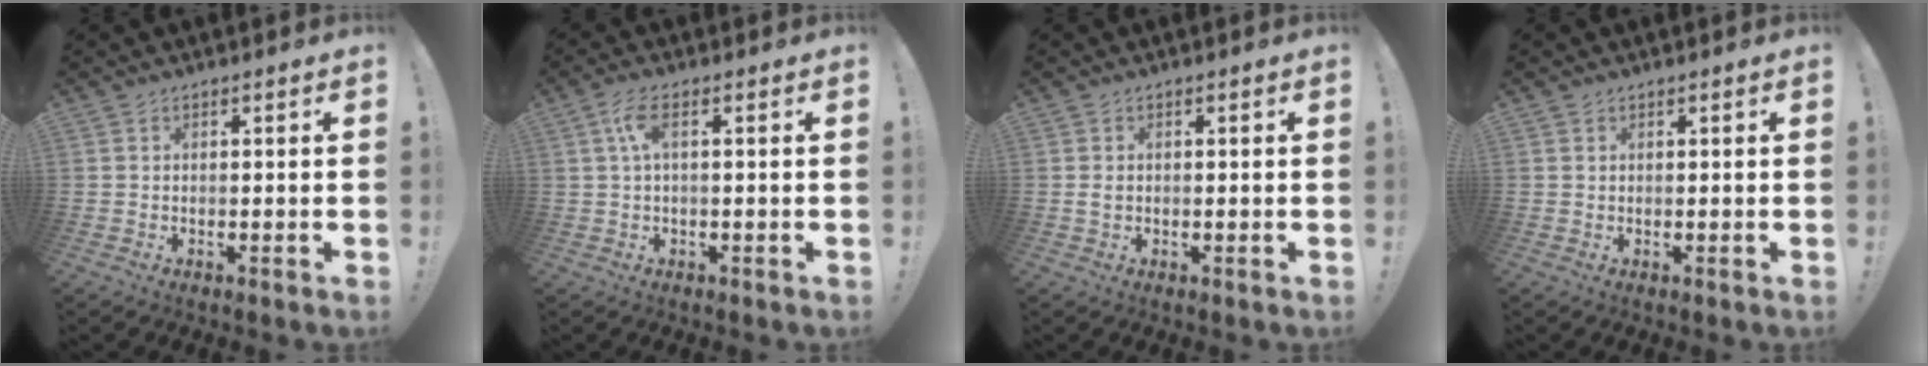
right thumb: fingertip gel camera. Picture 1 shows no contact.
{"total": 5.2, "force": [1.2, 1.4, 4.8], "torque": [-0.085, -0.001, 0.019]}
{"total": 1.0, "force": [0.1, 0.8, 0.6], "torque": [-0.007, 0.002, 0.000]}
{"total": 0.7, "force": [0.5, 0.4, 0.0], "torque": [0.008, -0.003, 0.009]}